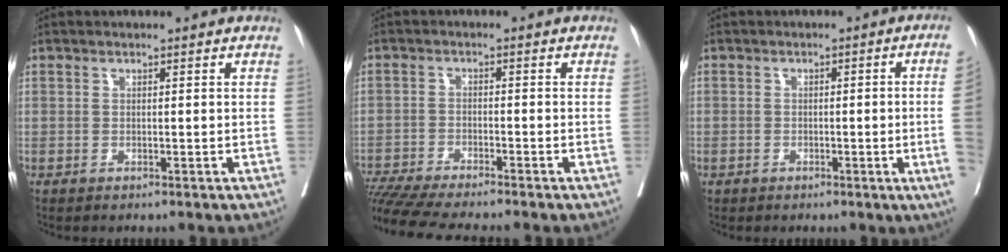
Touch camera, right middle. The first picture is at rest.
{"total": 12.1, "force": [-10.9, -0.3, 5.4], "torque": [-0.082, -0.017, -0.180]}
{"total": 5.6, "force": [-0.9, -0.8, 5.5], "torque": [-0.060, -0.001, -0.012]}